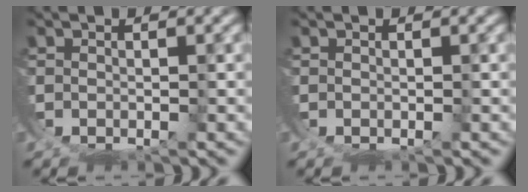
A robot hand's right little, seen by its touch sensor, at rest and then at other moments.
{"total": 0.0}